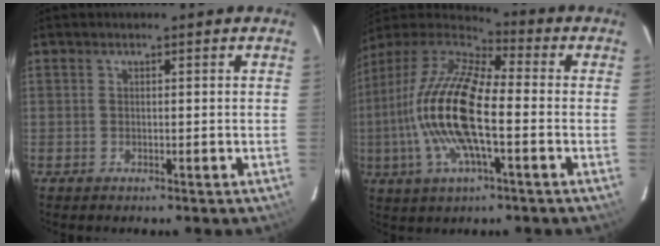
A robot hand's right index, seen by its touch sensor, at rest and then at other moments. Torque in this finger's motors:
{"motor_torque": [2.14, 0.00, 1.05, 0.21]}